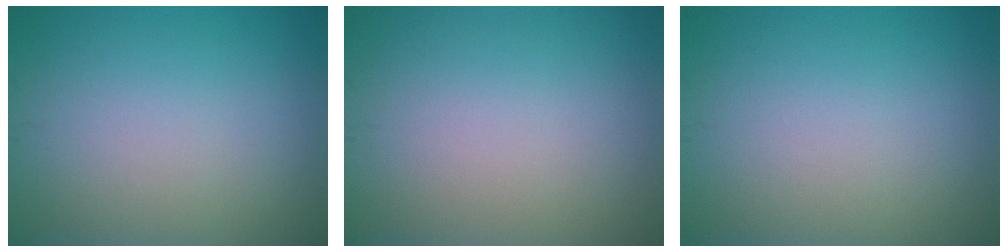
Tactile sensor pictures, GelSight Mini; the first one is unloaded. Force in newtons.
{"total": 0.0}
{"total": 0.0}